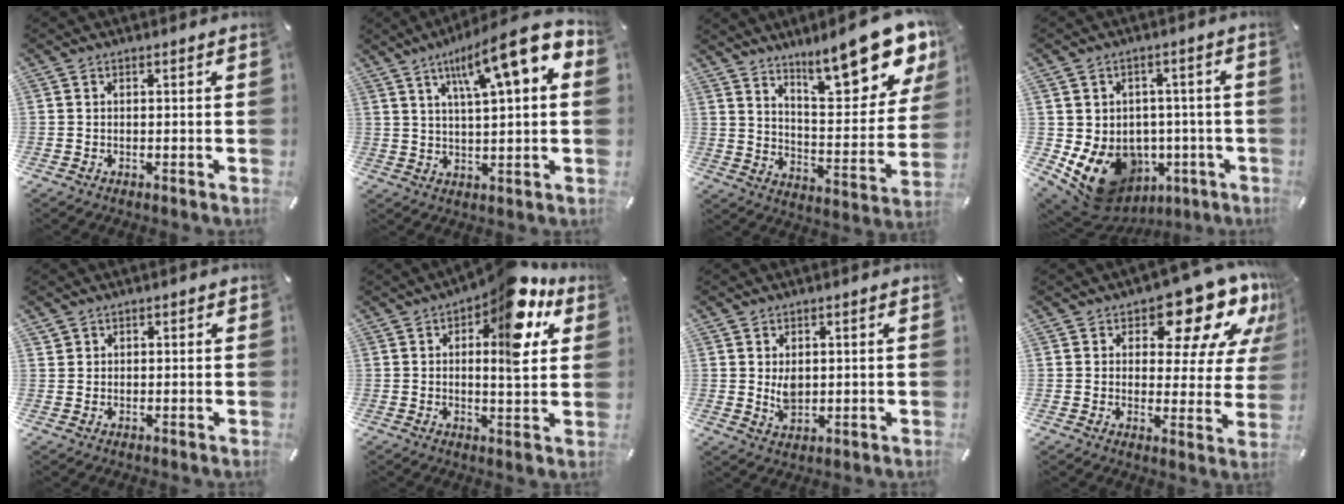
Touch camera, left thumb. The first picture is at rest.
{"total": 14.2, "force": [7.5, 2.2, 11.9], "torque": [-0.203, -0.035, 0.120]}
{"total": 19.9, "force": [14.4, 6.3, 12.2], "torque": [-0.167, -0.108, 0.239]}
{"total": 12.3, "force": [-4.1, 10.0, 6.0], "torque": [-0.125, 0.001, -0.062]}
{"total": 1.6, "force": [1.1, 1.2, 0.1], "torque": [-0.003, 0.000, 0.021]}
{"total": 16.6, "force": [8.1, 5.8, 13.3], "torque": [-0.169, -0.059, 0.122]}
{"total": 4.1, "force": [1.2, 2.8, 2.7], "torque": [-0.044, -0.007, 0.018]}
{"total": 16.7, "force": [11.4, 7.6, 9.6], "torque": [-0.128, -0.079, 0.188]}